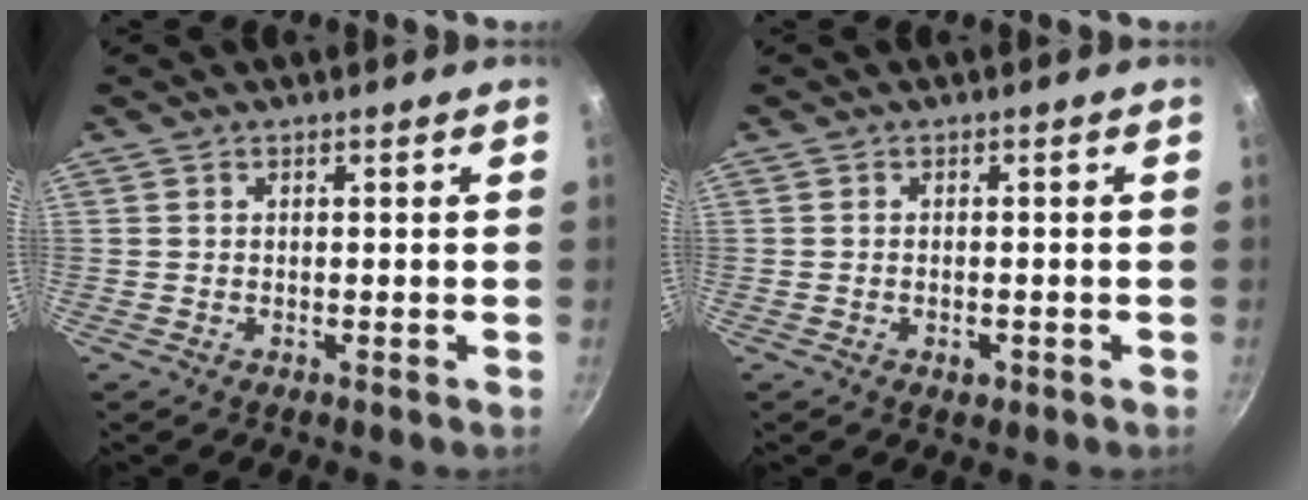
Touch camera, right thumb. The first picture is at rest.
{"total": 1.7, "force": [-0.8, 1.0, 1.2], "torque": [-0.020, 0.001, -0.013]}